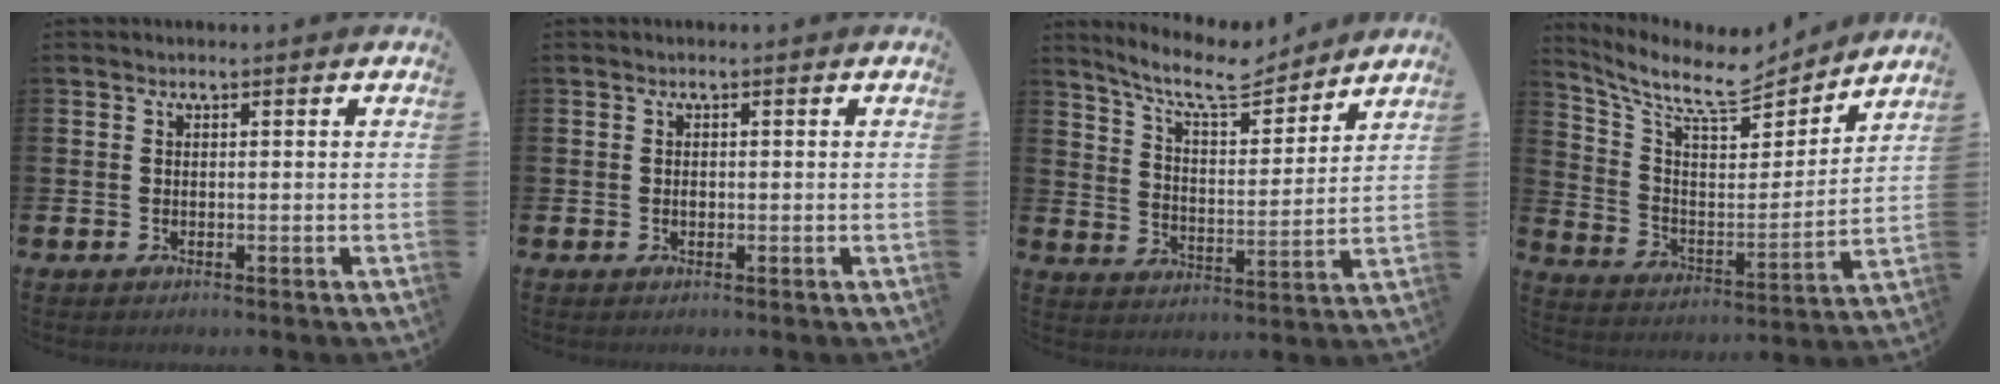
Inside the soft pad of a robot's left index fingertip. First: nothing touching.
{"total": 0.6, "force": [0.0, 0.5, 0.4], "torque": [-0.007, 0.003, -0.003]}
{"total": 8.9, "force": [7.9, 1.9, 3.5], "torque": [-0.085, -0.051, 0.135]}
{"total": 9.7, "force": [8.1, 2.9, 4.4], "torque": [-0.112, -0.058, 0.136]}